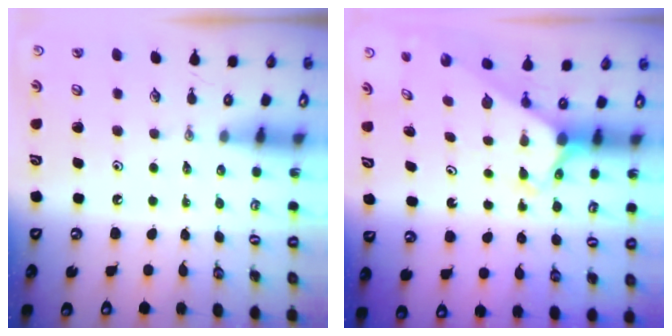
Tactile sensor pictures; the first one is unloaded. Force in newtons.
{"total": 2.4, "press": 2.4, "slide": 0.2}